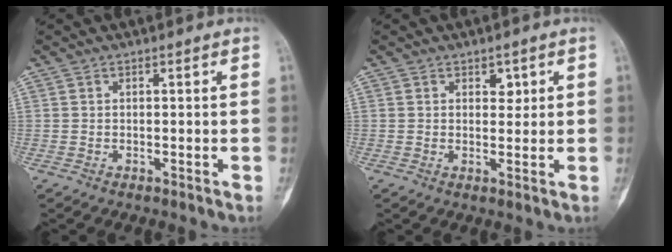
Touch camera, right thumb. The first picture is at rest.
{"total": 2.5, "force": [1.2, 1.7, 1.3], "torque": [0.004, -0.006, 0.018]}